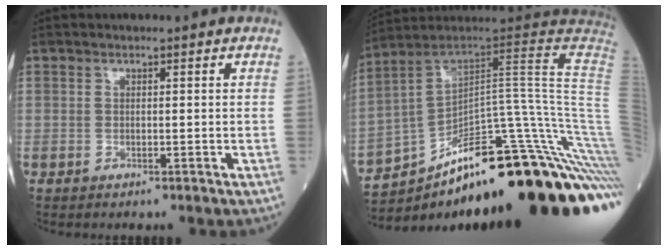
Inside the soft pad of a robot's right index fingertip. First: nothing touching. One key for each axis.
{"total": 29.5, "fx": -18.4, "fy": 1.7, "fz": 23.0, "tx": -0.172, "ty": 0.045, "tz": -0.260}